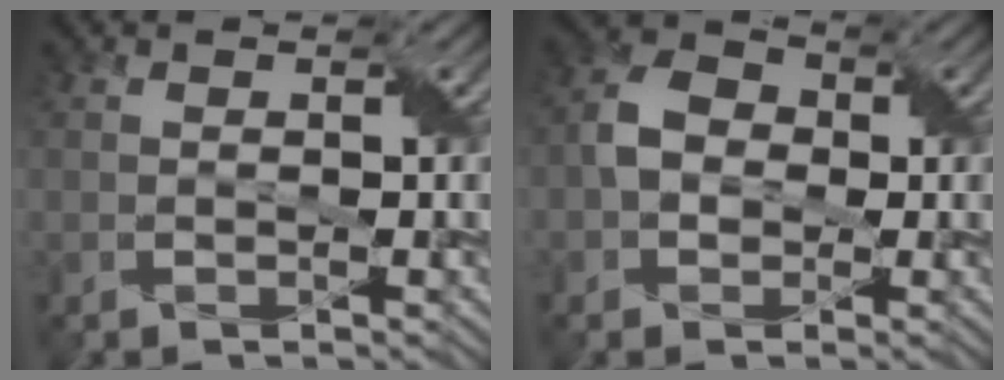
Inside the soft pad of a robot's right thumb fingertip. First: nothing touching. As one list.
[{"total": 4.3, "force": [-0.4, 3.6, 2.2], "torque": [-0.049, 0.009, -0.017]}]